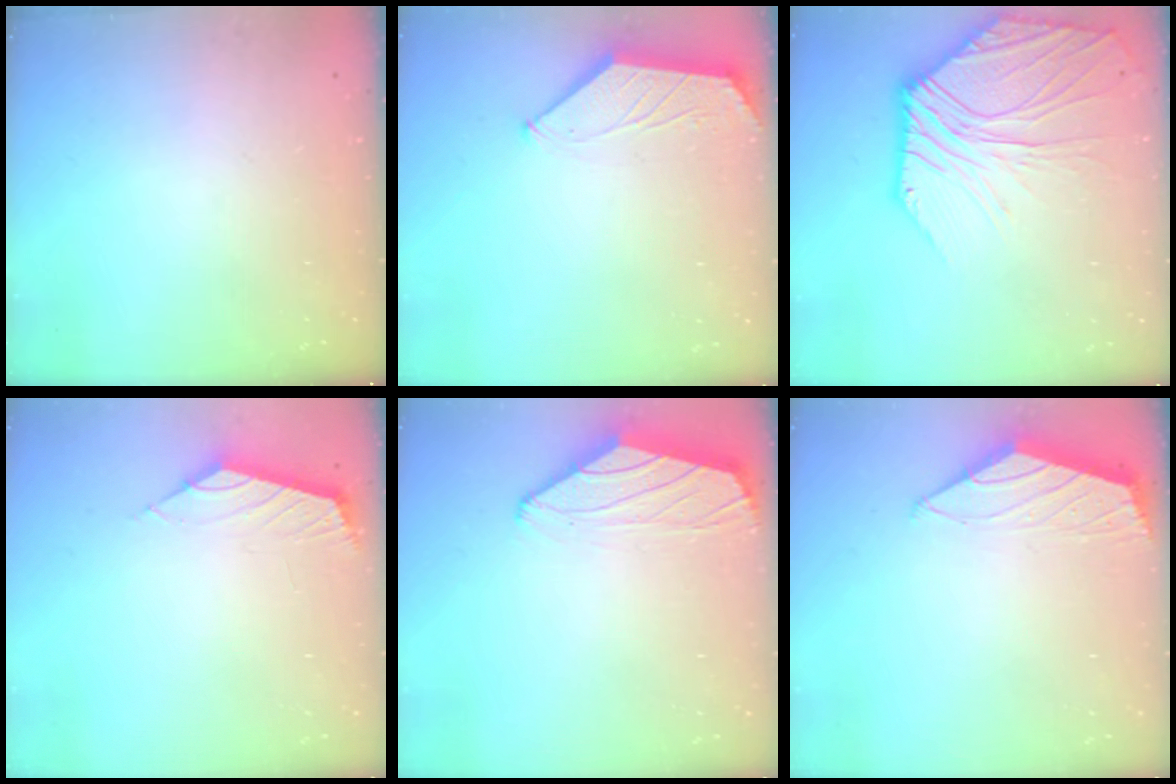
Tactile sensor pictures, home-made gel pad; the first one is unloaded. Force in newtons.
{"total": 1.6, "press": 1.6, "slide": 0.2}
{"total": 12.2, "press": 12.0, "slide": 1.9}
{"total": 2.1, "press": 2.1, "slide": 0.5}
{"total": 0.8, "press": 0.6, "slide": 0.5}
{"total": 1.5, "press": 1.5, "slide": 0.4}